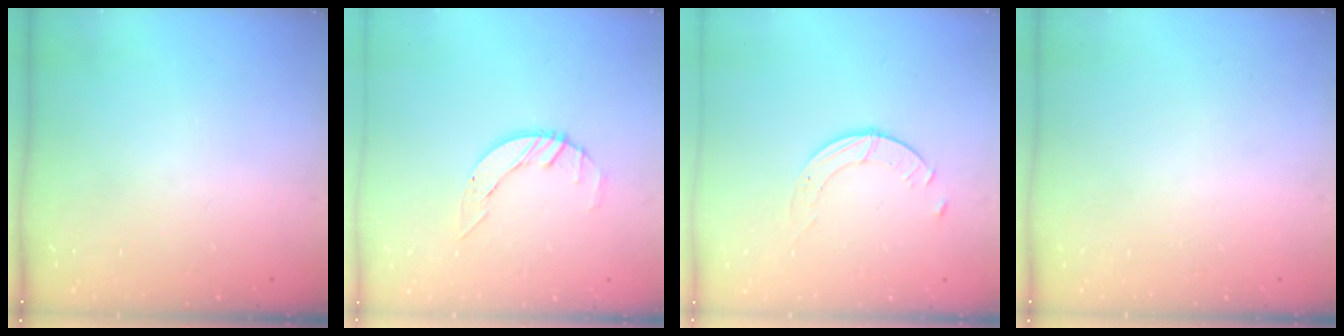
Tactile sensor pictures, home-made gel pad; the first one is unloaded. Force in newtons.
{"total": 3.4, "press": 3.4, "slide": 0.4}
{"total": 2.3, "press": 2.3, "slide": 0.3}
{"total": 0.0}